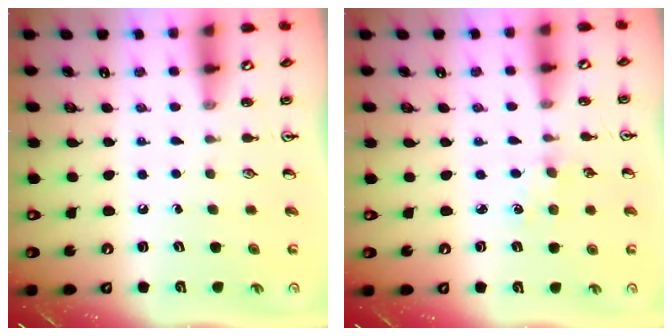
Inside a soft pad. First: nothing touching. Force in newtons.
{"total": 1.1, "press": 1.0, "slide": 0.2}